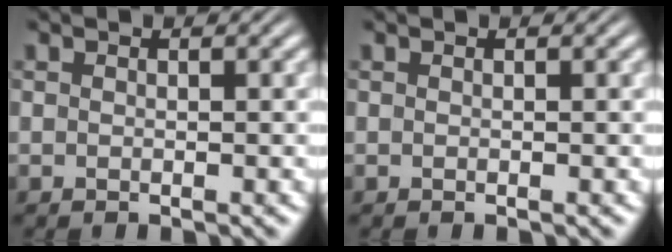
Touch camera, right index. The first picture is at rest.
{"total": 0.0}